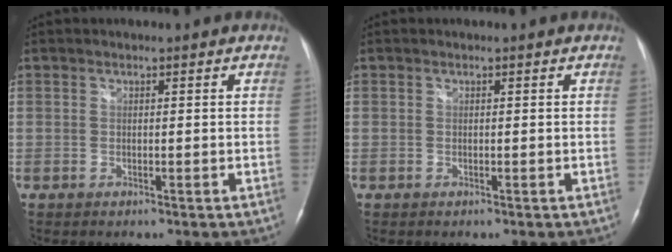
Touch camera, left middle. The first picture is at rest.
{"total": 0.0}